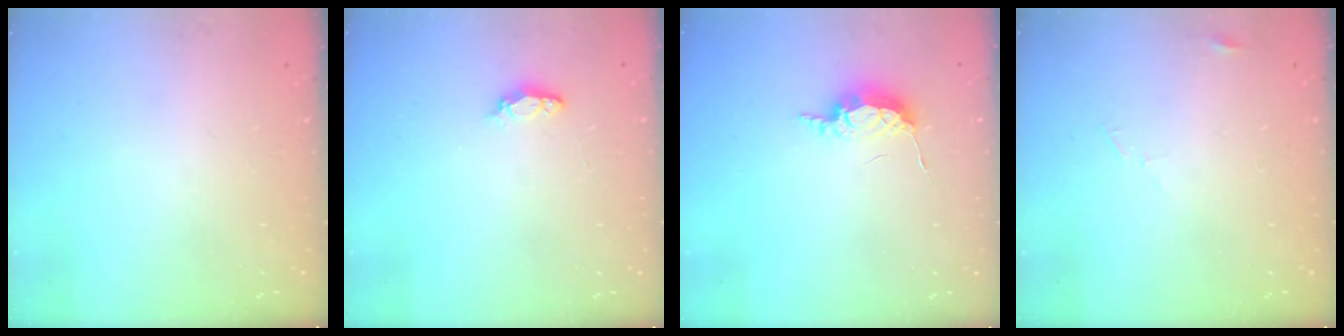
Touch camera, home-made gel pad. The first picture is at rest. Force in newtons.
{"total": 3.7, "press": 3.6, "slide": 0.8}
{"total": 6.4, "press": 6.4, "slide": 0.5}
{"total": 2.8, "press": 2.8, "slide": 0.2}